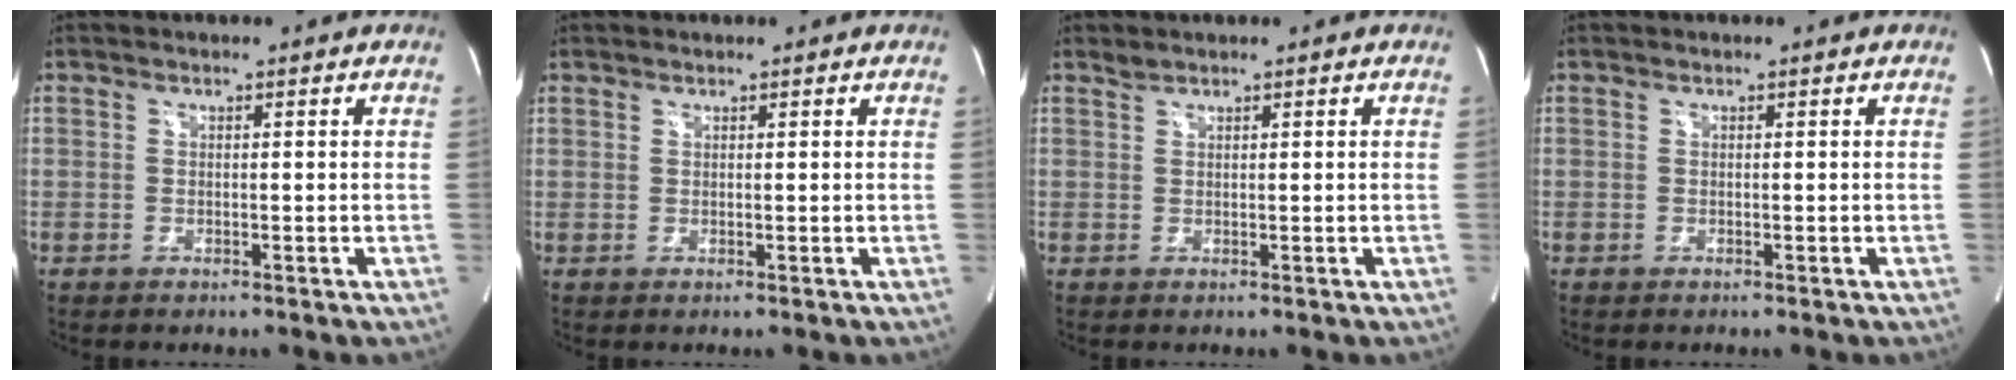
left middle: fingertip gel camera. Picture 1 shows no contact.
{"total": 0.7, "force": [0.5, 0.5, 0.0], "torque": [0.001, 0.003, 0.008]}
{"total": 0.8, "force": [0.8, -0.1, 0.0], "torque": [-0.006, 0.001, 0.020]}
{"total": 0.0}